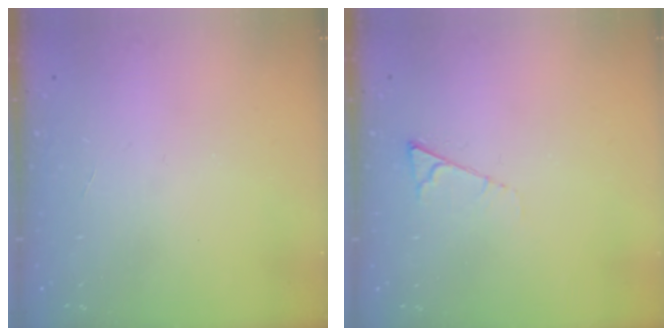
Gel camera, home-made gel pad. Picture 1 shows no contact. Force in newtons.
{"total": 5.5, "press": 5.4, "slide": 0.8}